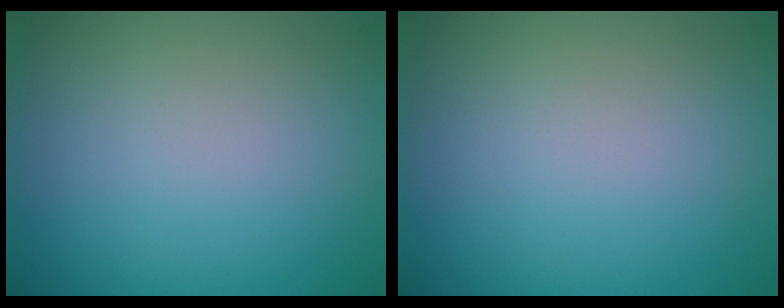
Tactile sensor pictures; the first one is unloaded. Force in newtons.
{"total": 0.0}